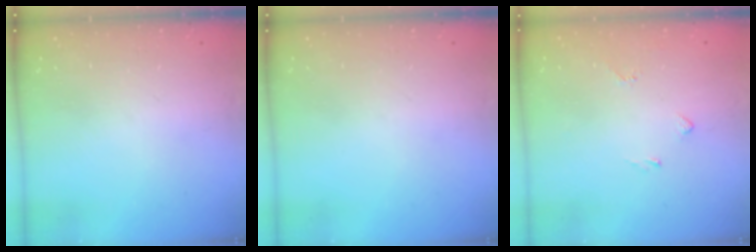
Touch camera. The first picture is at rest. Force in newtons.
{"total": 0.0}
{"total": 2.3, "press": 2.2, "slide": 0.6}